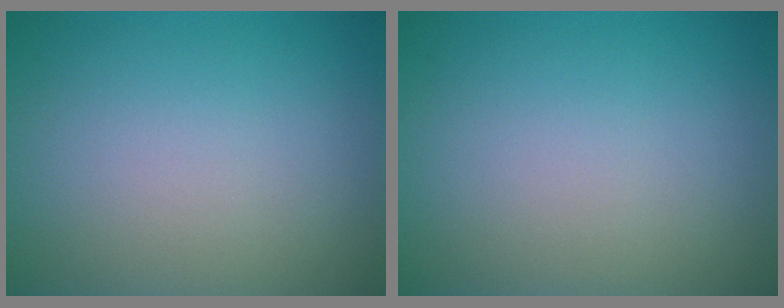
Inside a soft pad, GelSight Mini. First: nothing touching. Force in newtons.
{"total": 0.0}